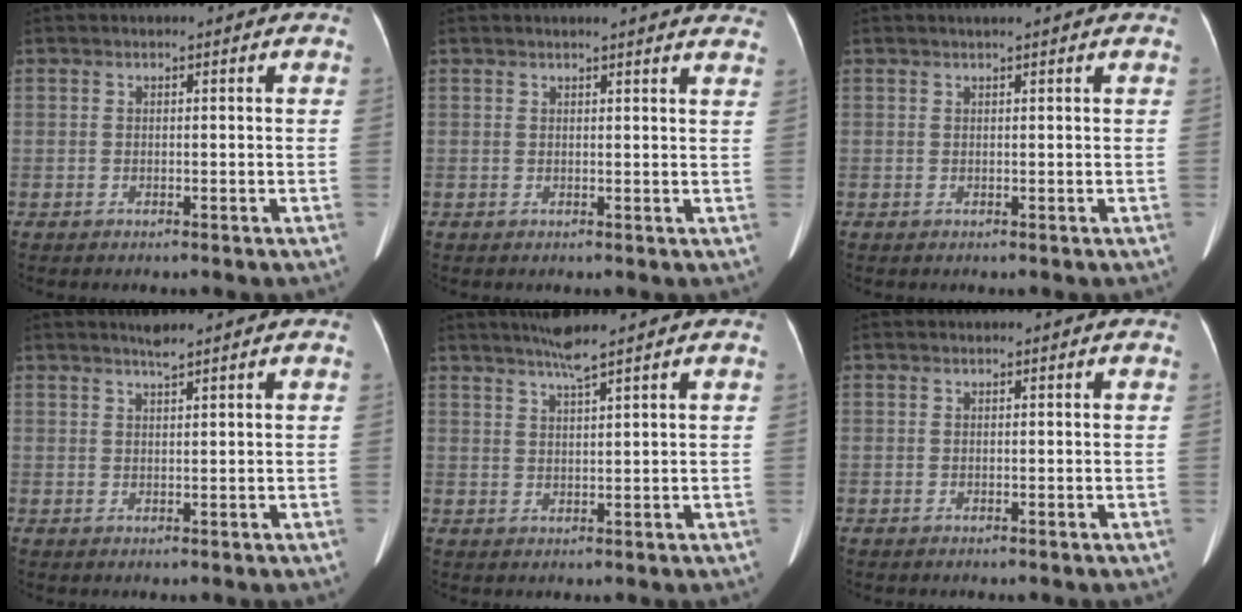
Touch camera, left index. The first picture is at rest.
{"total": 10.3, "force": [9.6, 1.0, 3.5], "torque": [-0.021, -0.009, 0.083]}
{"total": 2.1, "force": [1.7, -0.2, 1.1], "torque": [-0.009, 0.018, 0.023]}
{"total": 1.6, "force": [1.3, -0.3, 0.8], "torque": [-0.016, 0.002, 0.028]}
{"total": 3.7, "force": [2.9, -1.0, 2.0], "torque": [-0.038, 0.000, 0.057]}
{"total": 0.0}